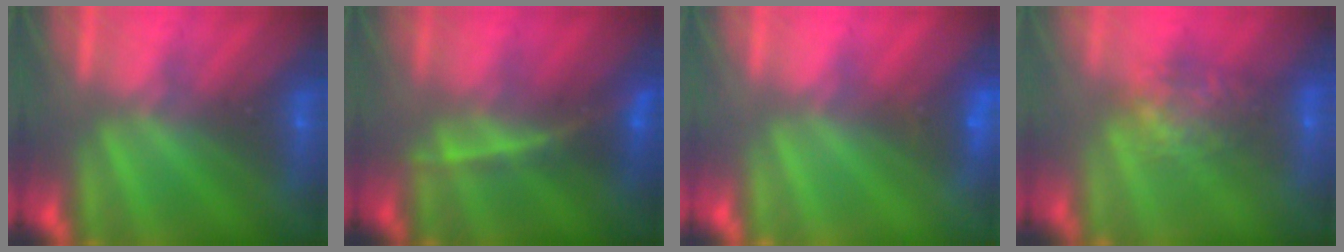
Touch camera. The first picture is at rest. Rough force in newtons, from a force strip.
{"total": 2.4}
{"total": 4.9}
{"total": 8.4}